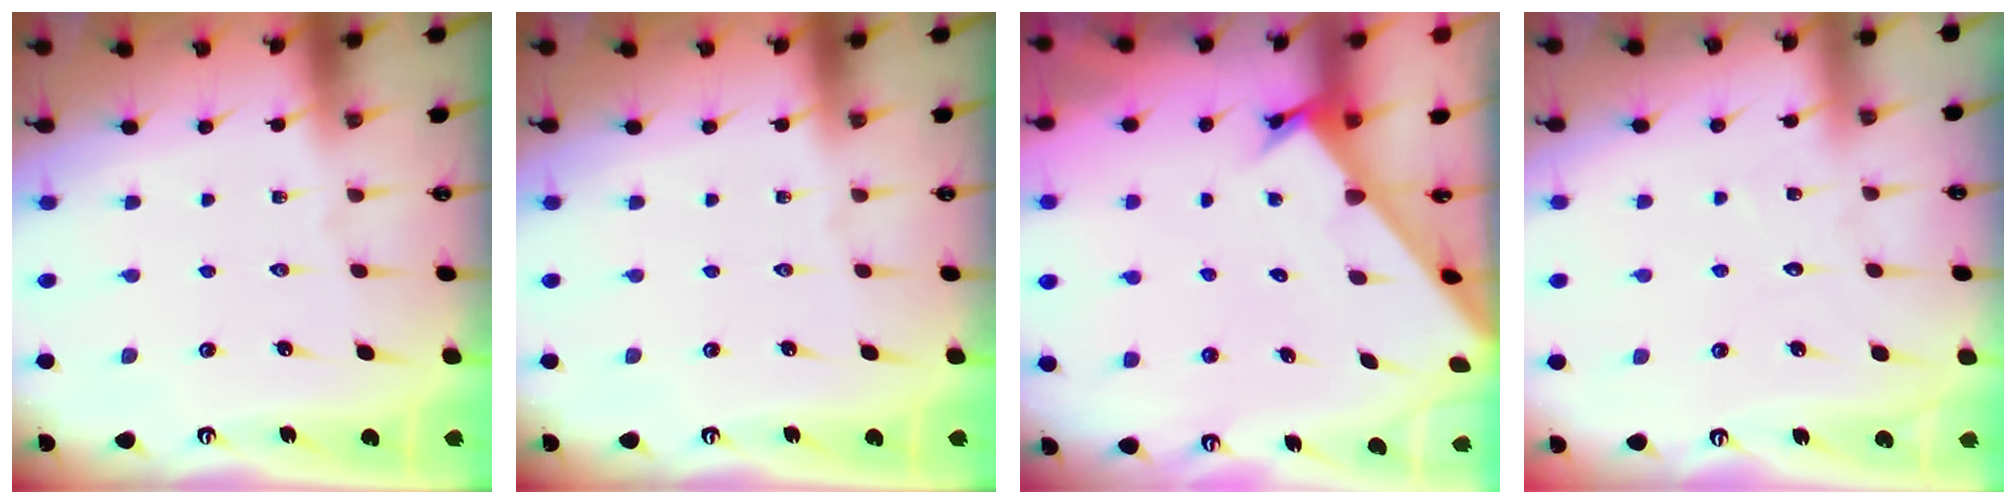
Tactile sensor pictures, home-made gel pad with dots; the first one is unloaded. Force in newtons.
{"total": 0.0}
{"total": 2.3, "press": 2.3, "slide": 0.2}
{"total": 4.5, "press": 4.5, "slide": 0.4}